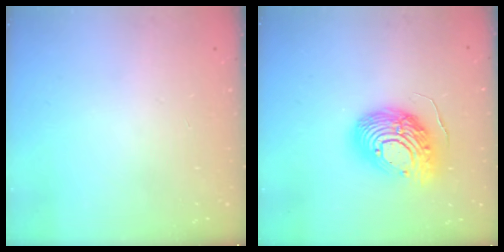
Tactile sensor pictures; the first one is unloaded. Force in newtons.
{"total": 17.3, "press": 17.2, "slide": 1.6}